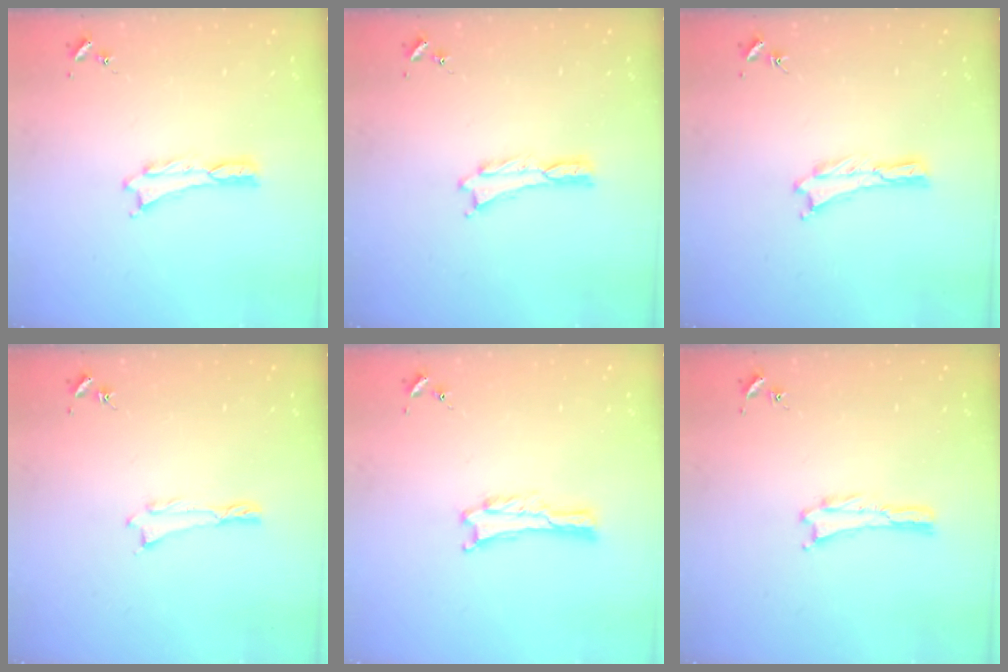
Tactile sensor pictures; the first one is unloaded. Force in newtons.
{"total": 0.0}
{"total": 0.0}
{"total": 0.0}
{"total": 0.5, "press": 0.5, "slide": 0.1}
{"total": 0.0}